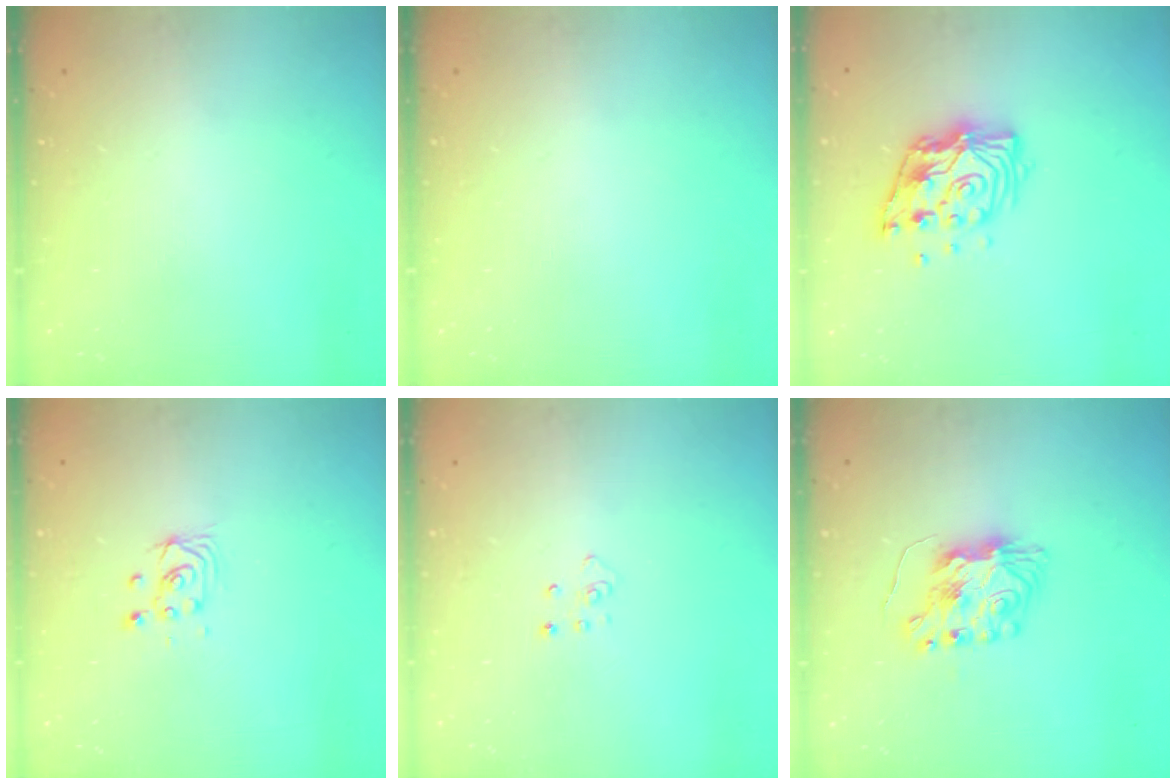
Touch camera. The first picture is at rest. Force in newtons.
{"total": 0.0}
{"total": 13.0, "press": 12.9, "slide": 1.1}
{"total": 3.3, "press": 3.2, "slide": 0.6}
{"total": 3.1, "press": 3.1, "slide": 0.2}
{"total": 8.2, "press": 8.2, "slide": 0.5}